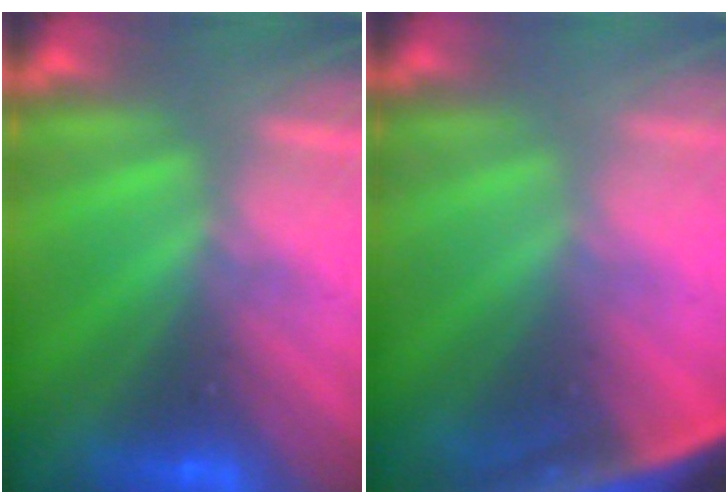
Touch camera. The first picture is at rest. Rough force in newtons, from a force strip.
{"total": 6.3}